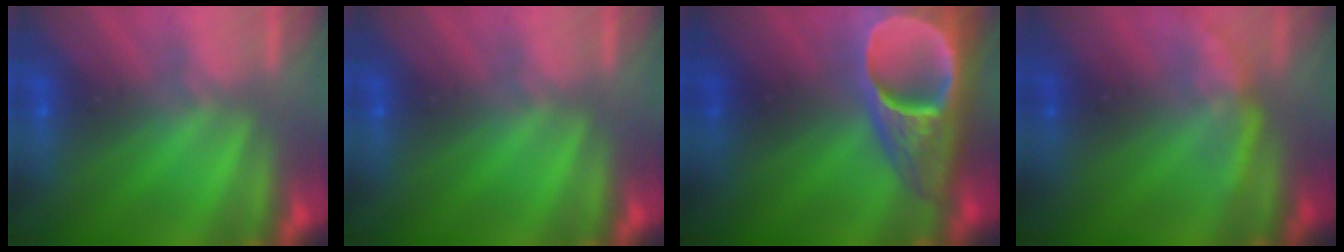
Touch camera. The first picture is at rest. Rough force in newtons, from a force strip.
{"total": 0.0}
{"total": 9.1}
{"total": 2.1}